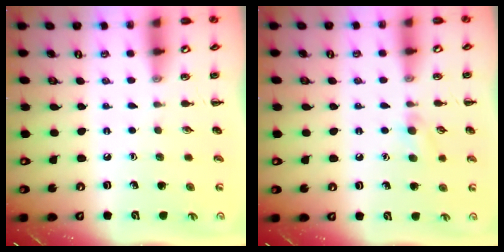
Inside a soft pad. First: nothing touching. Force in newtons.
{"total": 6.1, "press": 5.7, "slide": 2.0}